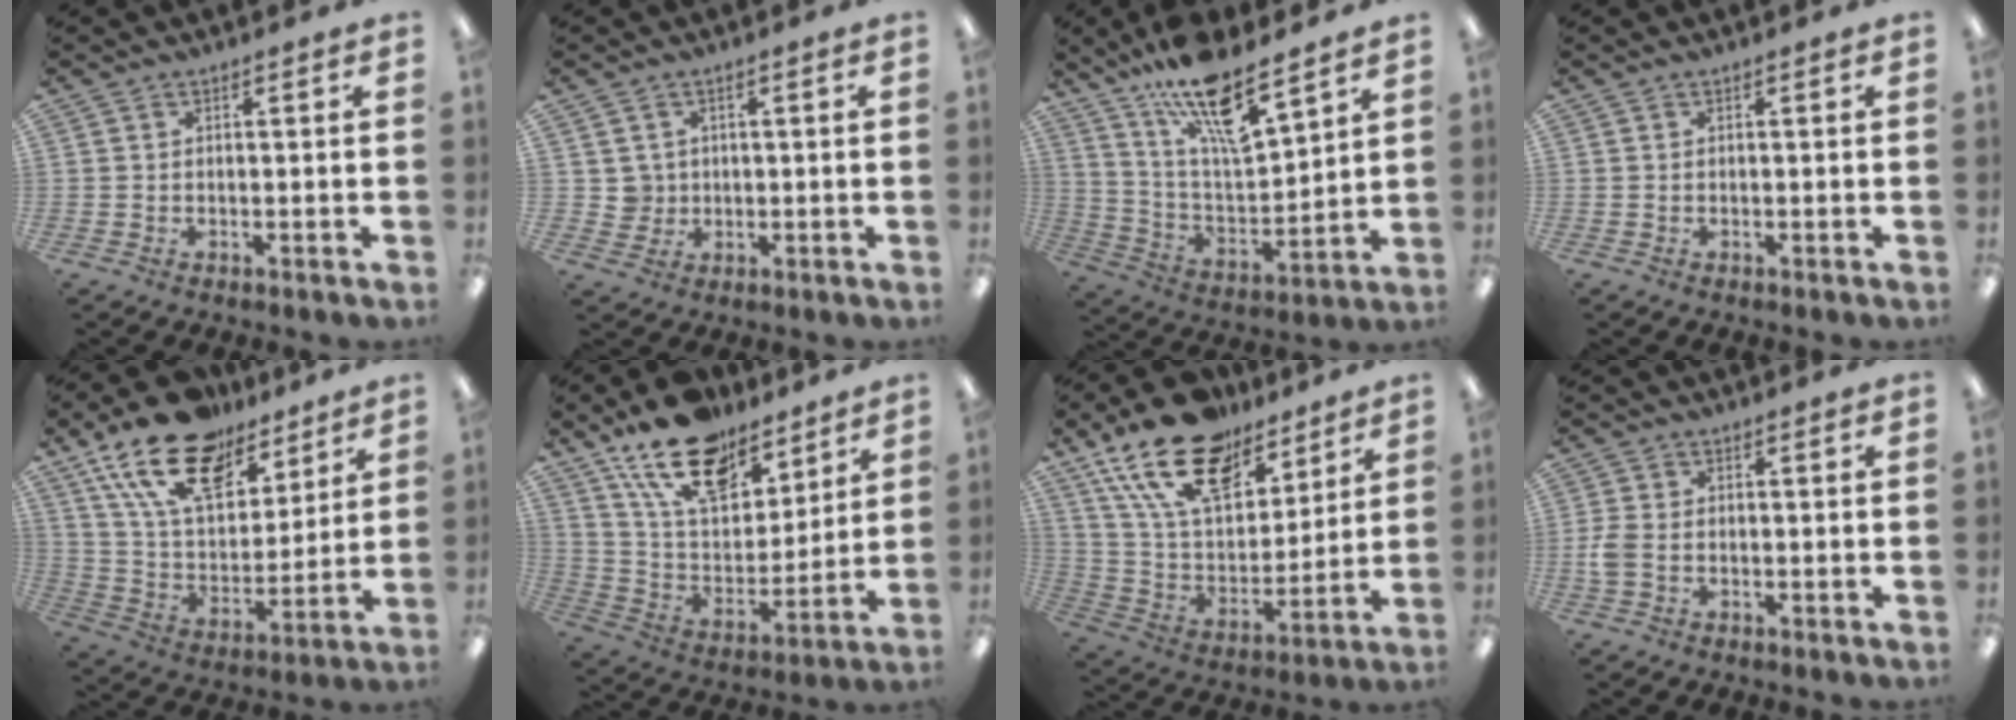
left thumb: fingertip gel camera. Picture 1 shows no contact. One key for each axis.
{"total": 3.5, "fx": 0.9, "fy": 3.4, "fz": 0.0, "tx": -0.004, "ty": 0.004, "tz": 0.015}
{"total": 17.8, "fx": 12.8, "fy": 5.3, "fz": 11.0, "tx": -0.195, "ty": -0.076, "tz": 0.218}
{"total": 0.0}
{"total": 20.8, "fx": 13.9, "fy": 10.7, "fz": 11.1, "tx": -0.209, "ty": -0.069, "tz": 0.250}
{"total": 18.5, "fx": 13.4, "fy": 9.2, "fz": 9.0, "tx": -0.172, "ty": -0.068, "tz": 0.242}
{"total": 21.3, "fx": 14.4, "fy": 11.2, "fz": 11.2, "tx": -0.213, "ty": -0.073, "tz": 0.260}
{"total": 3.8, "fx": -0.8, "fy": 2.4, "fz": 2.8, "tx": -0.061, "ty": 0.003, "tz": -0.015}